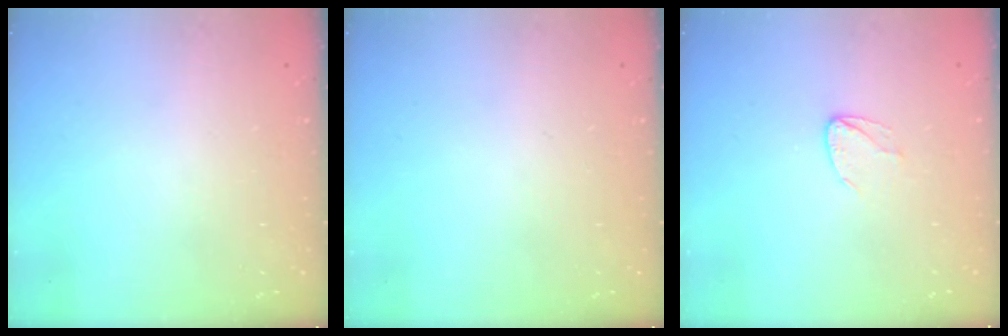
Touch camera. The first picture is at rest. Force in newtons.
{"total": 0.0}
{"total": 3.9, "press": 3.9, "slide": 0.4}